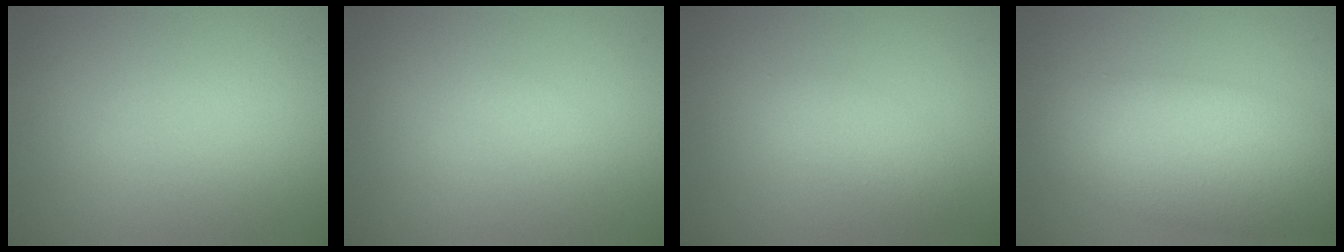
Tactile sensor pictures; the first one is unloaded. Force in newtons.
{"total": 0.6, "press": 0.6, "slide": 0.0}
{"total": 2.0, "press": 1.9, "slide": 0.1}
{"total": 8.5, "press": 8.5, "slide": 0.2}